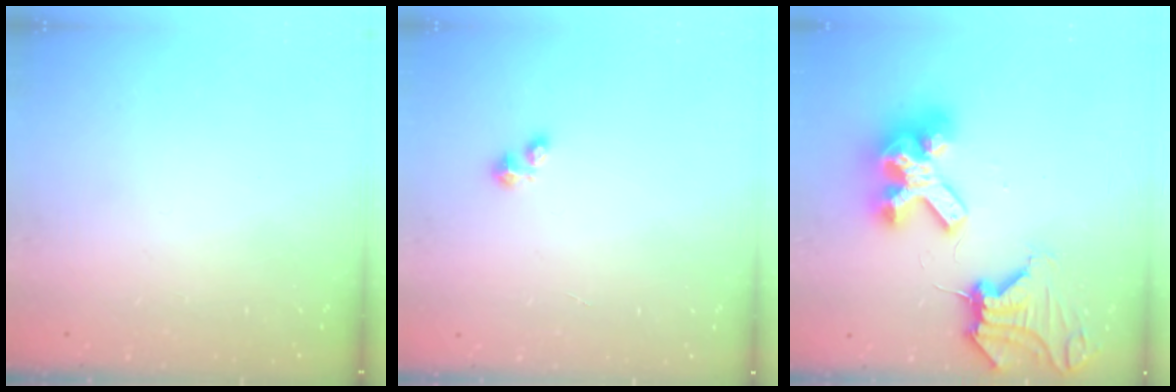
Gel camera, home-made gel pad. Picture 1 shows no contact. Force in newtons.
{"total": 1.9, "press": 1.8, "slide": 0.2}
{"total": 16.5, "press": 16.4, "slide": 1.7}